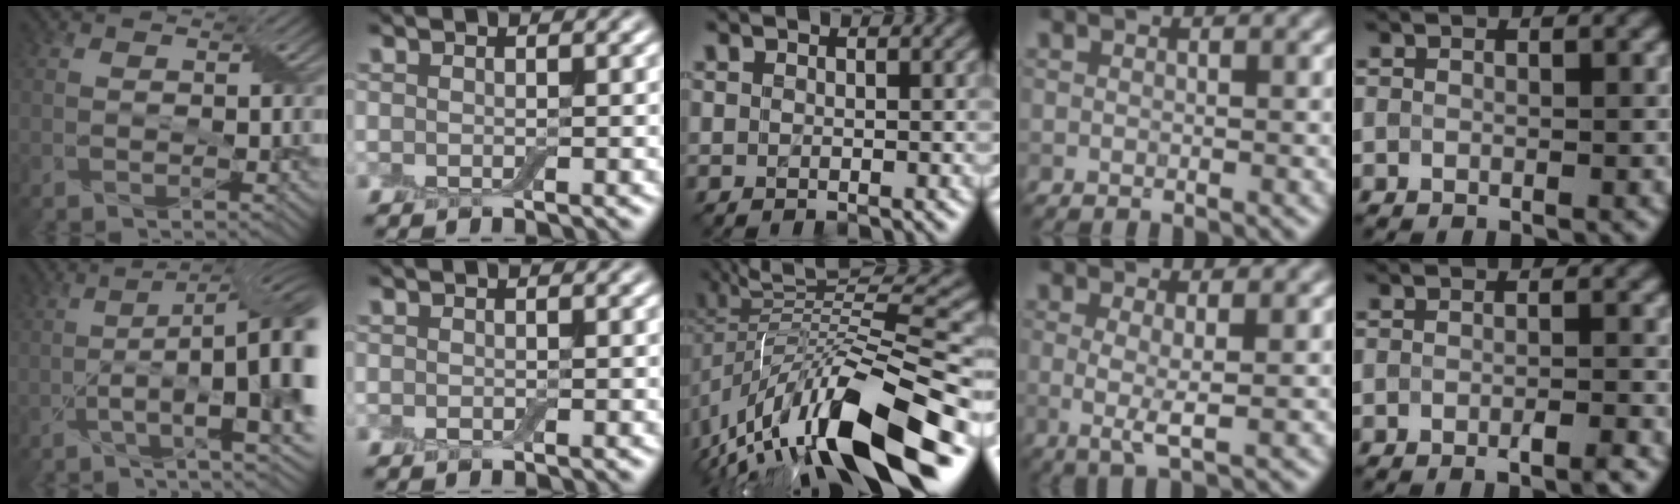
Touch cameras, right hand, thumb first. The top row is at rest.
{"thumb": {"total": 15.2, "force": [-2.0, 4.7, 14.4], "torque": [-0.217, -0.011, -0.025]}, "index": {"total": 0.5, "force": [-0.1, 0.4, 0.3], "torque": [-0.005, 0.000, -0.001]}, "middle": {"total": 14.6, "force": [-4.6, 4.2, 13.2], "torque": [-0.238, 0.017, -0.076]}, "ring": {"total": 2.5, "force": [0.0, 0.4, 2.5], "torque": [-0.052, -0.006, 0.000]}, "little": {"total": 1.7, "force": [-1.6, -0.1, 0.8], "torque": [-0.012, -0.004, -0.026]}}